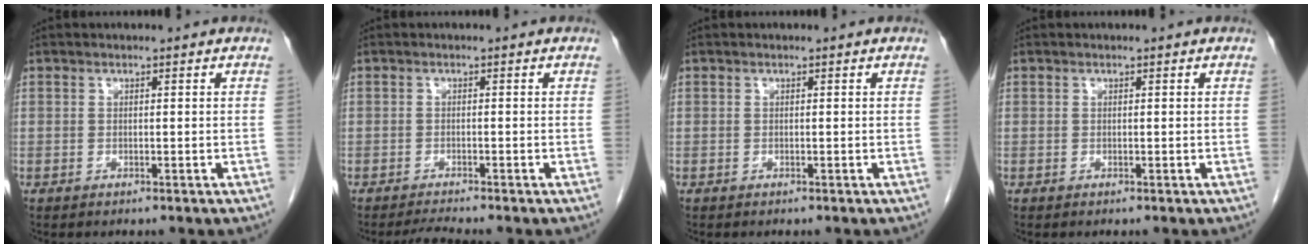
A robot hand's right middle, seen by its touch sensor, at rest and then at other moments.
{"total": 2.1, "force": [-1.8, -0.9, 0.3], "torque": [-0.017, -0.015, -0.032]}
{"total": 0.0}
{"total": 0.0}